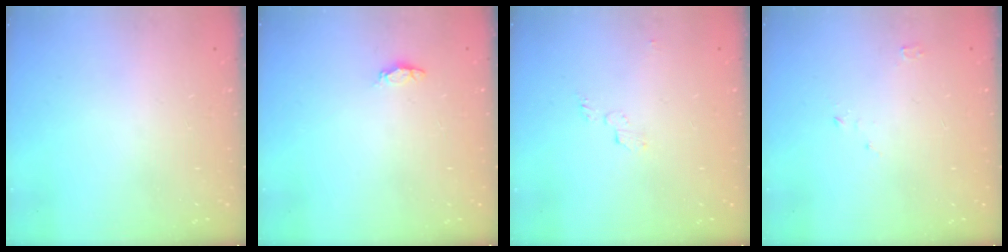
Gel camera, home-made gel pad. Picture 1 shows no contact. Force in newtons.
{"total": 3.3, "press": 3.2, "slide": 0.6}
{"total": 3.6, "press": 3.6, "slide": 0.4}
{"total": 2.5, "press": 2.5, "slide": 0.3}